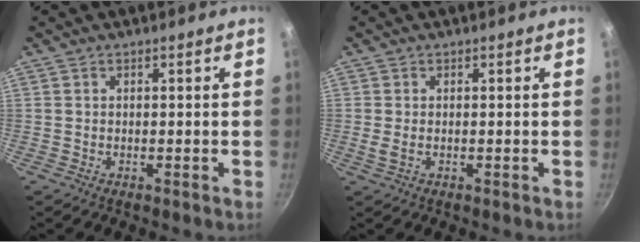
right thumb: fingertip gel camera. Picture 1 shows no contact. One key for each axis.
{"total": 1.7, "fx": -0.1, "fy": 0.9, "fz": 1.4, "tx": -0.030, "ty": -0.002, "tz": -0.001}